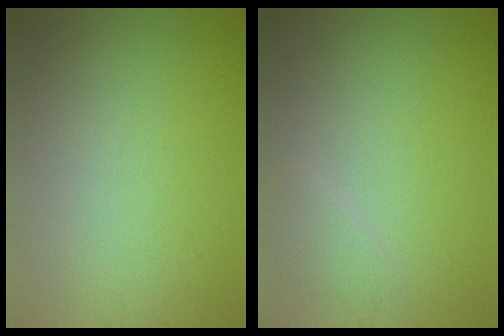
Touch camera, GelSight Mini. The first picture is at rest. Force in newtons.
{"total": 1.2, "press": 1.2, "slide": 0.1}